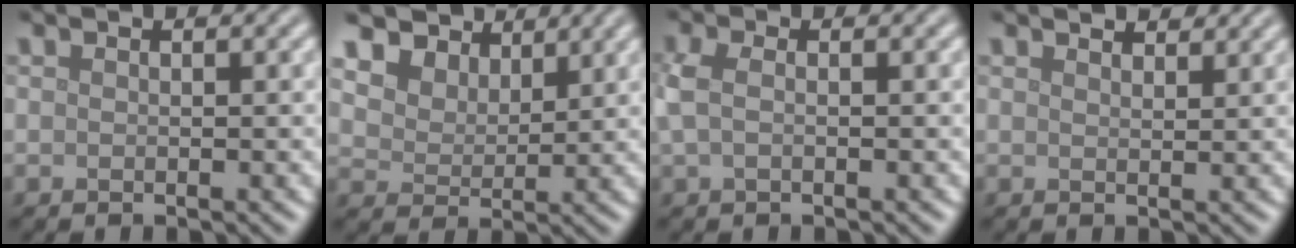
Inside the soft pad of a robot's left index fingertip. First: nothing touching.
{"total": 7.6, "force": [5.5, 4.5, 2.7], "torque": [-0.086, 0.004, 0.103]}
{"total": 2.1, "force": [0.2, 1.2, 1.7], "torque": [-0.044, 0.005, -0.001]}
{"total": 2.6, "force": [2.5, 0.4, 0.8], "torque": [-0.015, 0.003, 0.033]}